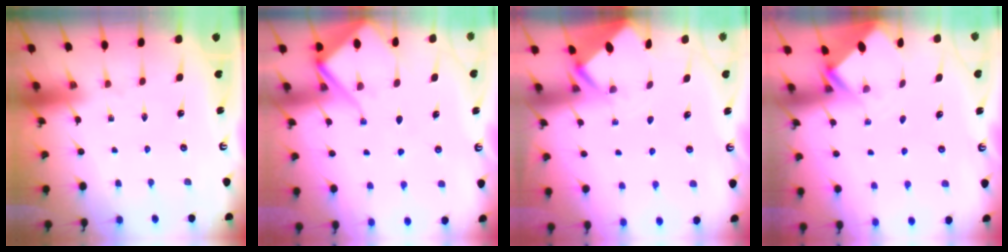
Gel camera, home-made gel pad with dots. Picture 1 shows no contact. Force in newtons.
{"total": 8.5, "press": 8.5, "slide": 0.8}
{"total": 2.4, "press": 2.4, "slide": 0.1}
{"total": 2.2, "press": 2.2, "slide": 0.1}